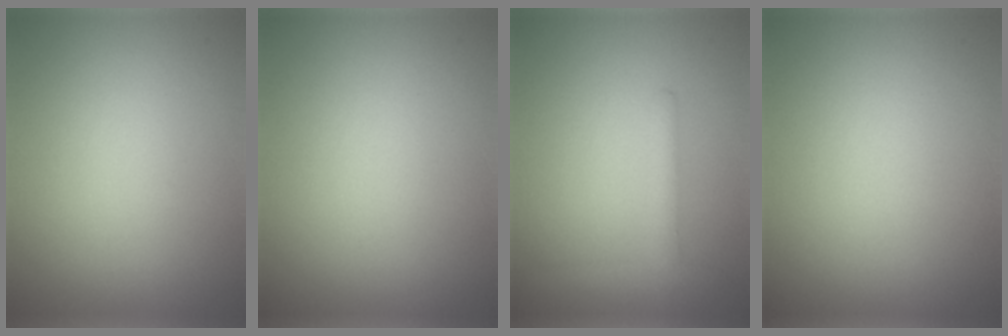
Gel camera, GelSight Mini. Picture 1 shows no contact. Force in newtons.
{"total": 0.0}
{"total": 2.0, "press": 2.0, "slide": 0.2}
{"total": 0.0}